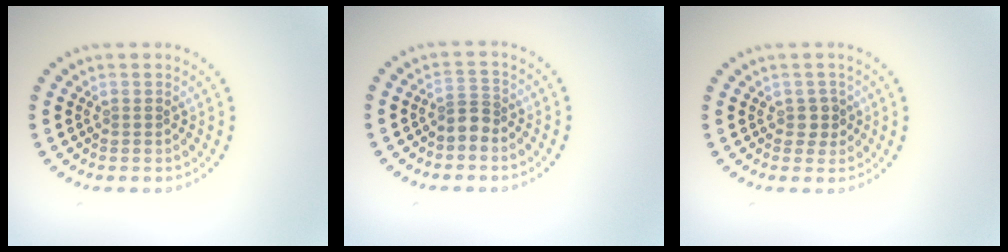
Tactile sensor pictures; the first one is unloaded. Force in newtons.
{"total": 2.0, "press": 1.6, "slide": 1.2}
{"total": 1.5, "press": 1.3, "slide": 0.8}